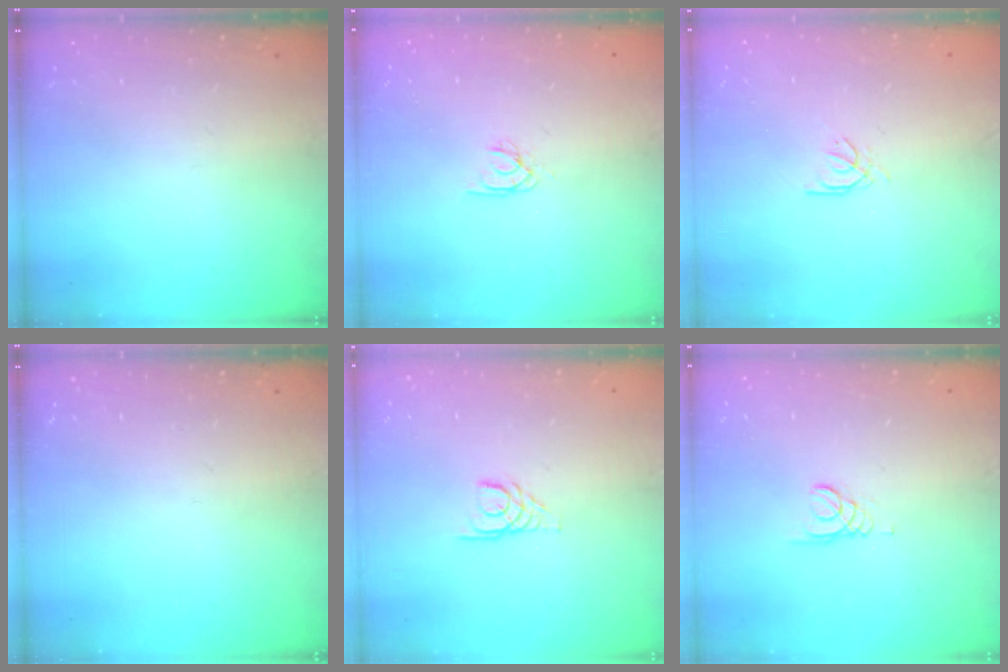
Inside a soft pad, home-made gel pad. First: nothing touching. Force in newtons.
{"total": 1.9, "press": 1.9, "slide": 0.2}
{"total": 0.7, "press": 0.6, "slide": 0.4}
{"total": 0.0}
{"total": 3.2, "press": 3.2, "slide": 0.3}
{"total": 1.5, "press": 1.5, "slide": 0.1}